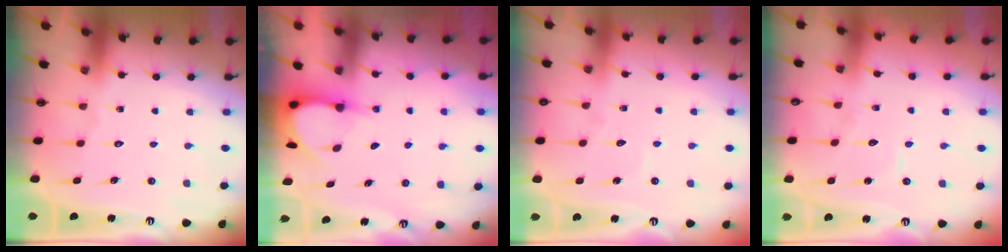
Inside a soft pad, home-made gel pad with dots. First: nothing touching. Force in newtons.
{"total": 4.0, "press": 4.0, "slide": 0.3}
{"total": 4.1, "press": 4.0, "slide": 0.4}
{"total": 4.8, "press": 4.8, "slide": 0.6}